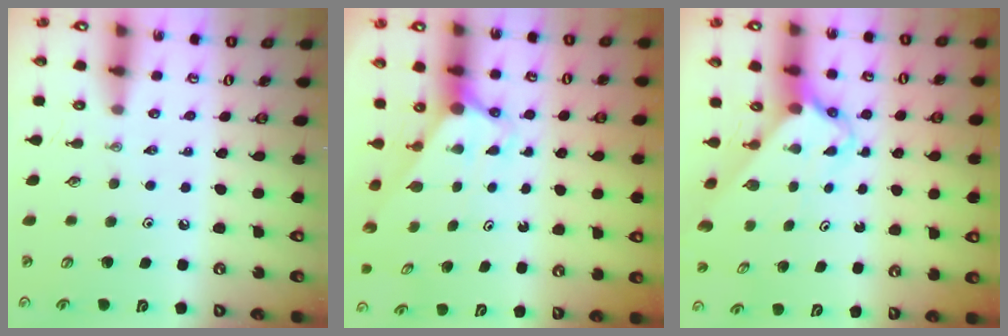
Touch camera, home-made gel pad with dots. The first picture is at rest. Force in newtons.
{"total": 2.8, "press": 2.8, "slide": 0.0}
{"total": 2.5, "press": 2.5, "slide": 0.2}